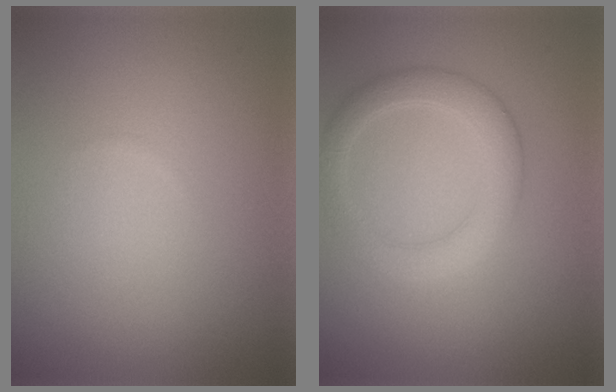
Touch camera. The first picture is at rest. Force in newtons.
{"total": 3.6, "press": 3.6, "slide": 0.1}